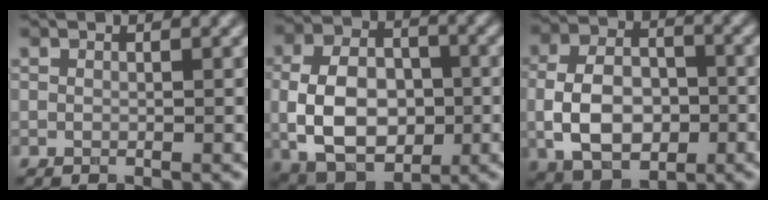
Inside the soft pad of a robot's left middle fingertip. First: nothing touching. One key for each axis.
{"total": 9.1, "fx": -1.0, "fy": 6.0, "fz": 6.7, "tx": -0.134, "ty": -0.001, "tz": -0.023}
{"total": 7.6, "fx": -1.5, "fy": 4.9, "fz": 5.6, "tx": -0.111, "ty": 0.001, "tz": -0.032}